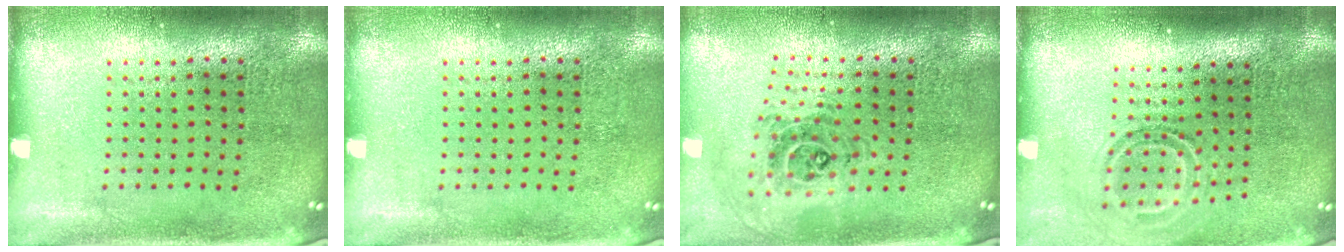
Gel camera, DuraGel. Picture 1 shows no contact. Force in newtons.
{"total": 0.0}
{"total": 1.0, "press": 1.0, "slide": 0.3}
{"total": 1.7, "press": 1.1, "slide": 1.2}